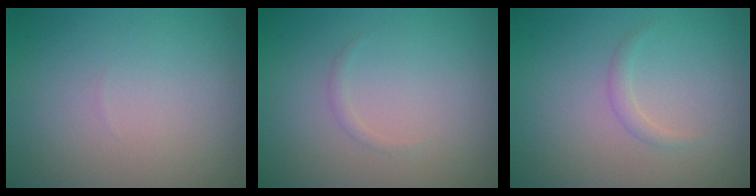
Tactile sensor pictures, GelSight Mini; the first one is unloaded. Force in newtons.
{"total": 0.5, "press": 0.5, "slide": 0.0}
{"total": 0.9, "press": 0.9, "slide": 0.1}